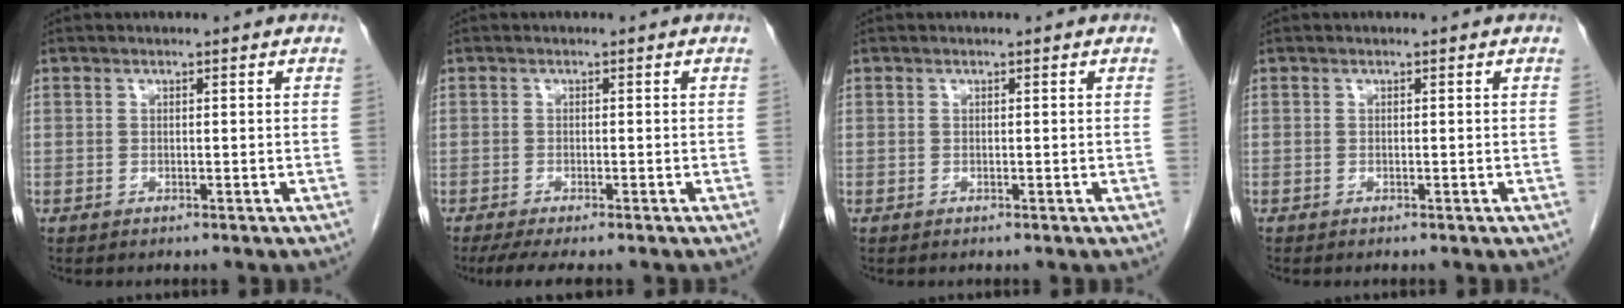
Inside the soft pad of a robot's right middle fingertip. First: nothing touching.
{"total": 5.0, "force": [-3.9, 0.7, 3.0], "torque": [-0.044, -0.012, -0.062]}
{"total": 0.0}
{"total": 0.0}